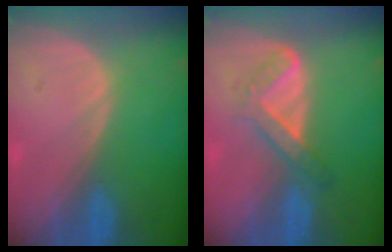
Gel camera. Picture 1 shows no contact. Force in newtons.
{"total": 4.5, "press": 4.4, "slide": 0.7}